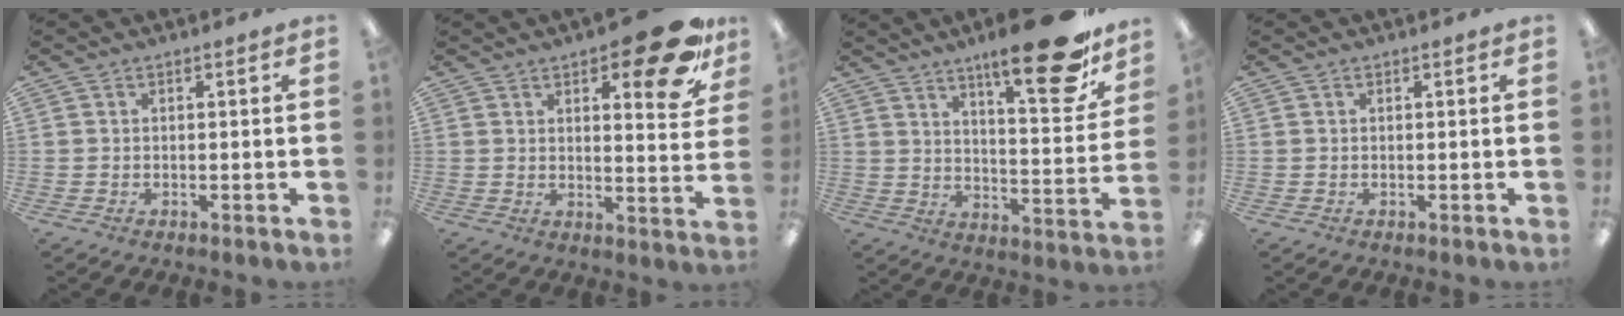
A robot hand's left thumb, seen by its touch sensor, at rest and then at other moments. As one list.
[{"total": 15.0, "force": [10.0, 4.7, 10.2], "torque": [-0.130, -0.060, 0.157]}, {"total": 20.9, "force": [14.1, 6.2, 14.1], "torque": [-0.189, -0.094, 0.221]}, {"total": 0.0}]